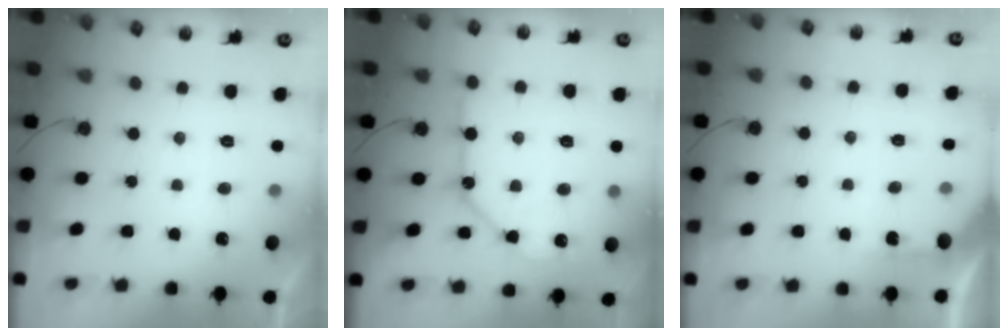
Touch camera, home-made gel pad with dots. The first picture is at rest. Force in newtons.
{"total": 11.5, "press": 11.4, "slide": 1.0}
{"total": 2.9, "press": 2.9, "slide": 0.3}